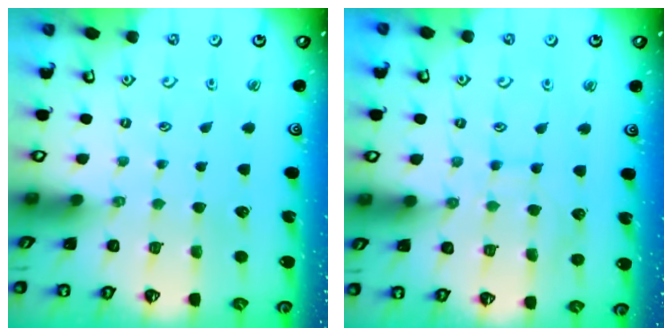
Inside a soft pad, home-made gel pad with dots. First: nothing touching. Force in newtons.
{"total": 8.1, "press": 8.1, "slide": 0.5}